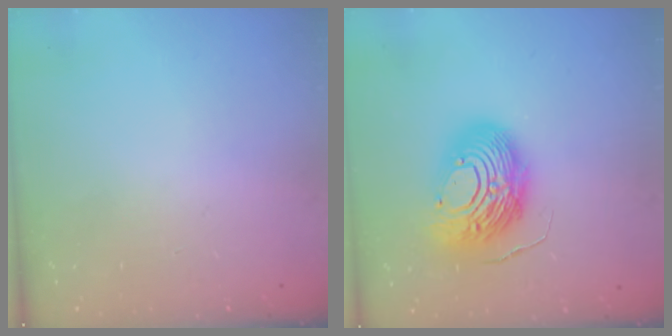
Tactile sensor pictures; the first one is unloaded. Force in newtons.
{"total": 15.4, "press": 15.3, "slide": 1.5}